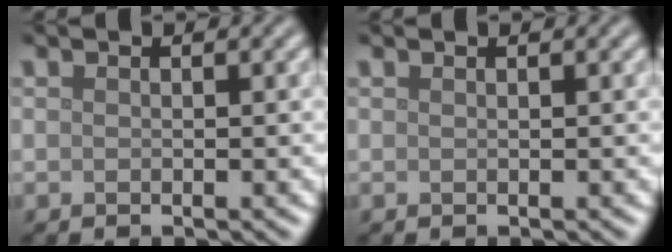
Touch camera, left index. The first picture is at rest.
{"total": 0.0}